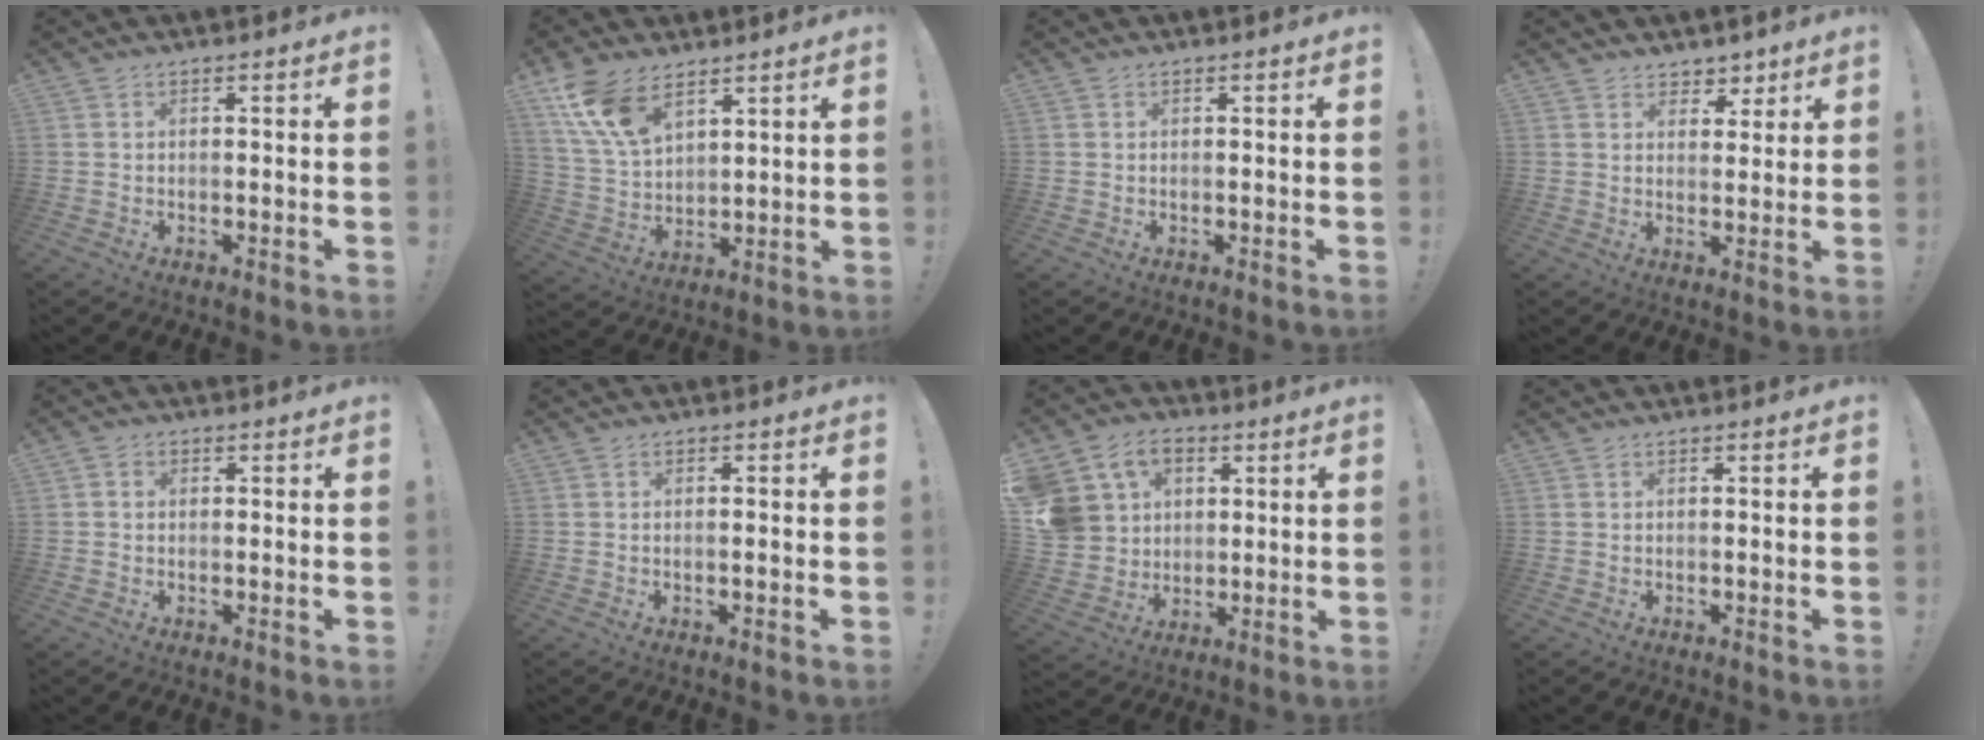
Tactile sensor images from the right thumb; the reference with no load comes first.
{"total": 13.4, "force": [8.5, 7.0, 7.5], "torque": [-0.149, -0.039, 0.165]}
{"total": 0.0}
{"total": 4.9, "force": [3.7, 3.2, 0.3], "torque": [0.014, -0.035, 0.069]}
{"total": 1.6, "force": [-0.2, 1.5, 0.6], "torque": [-0.010, 0.006, -0.005]}
{"total": 1.0, "force": [-0.4, -0.1, 0.9], "torque": [-0.014, 0.000, -0.008]}
{"total": 12.9, "force": [4.3, 11.1, 5.1], "torque": [-0.088, -0.014, 0.091]}
{"total": 0.0}